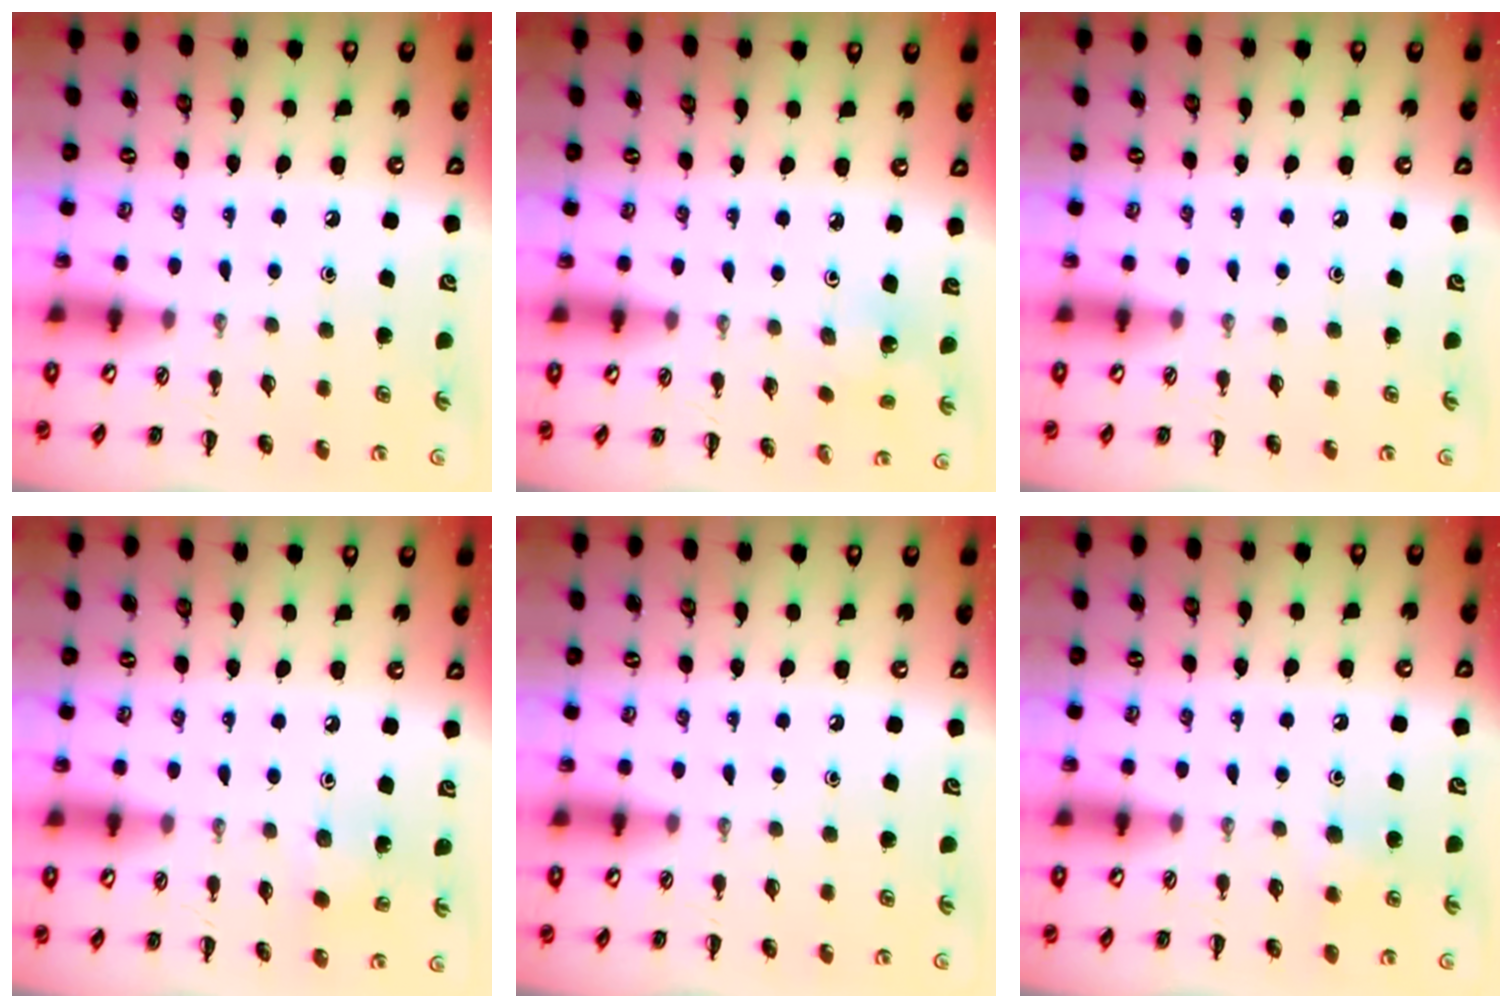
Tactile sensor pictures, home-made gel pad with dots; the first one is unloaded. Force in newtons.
{"total": 1.7, "press": 1.5, "slide": 0.7}
{"total": 0.0}
{"total": 2.5, "press": 2.4, "slide": 0.8}
{"total": 0.0}
{"total": 6.4, "press": 6.1, "slide": 2.0}